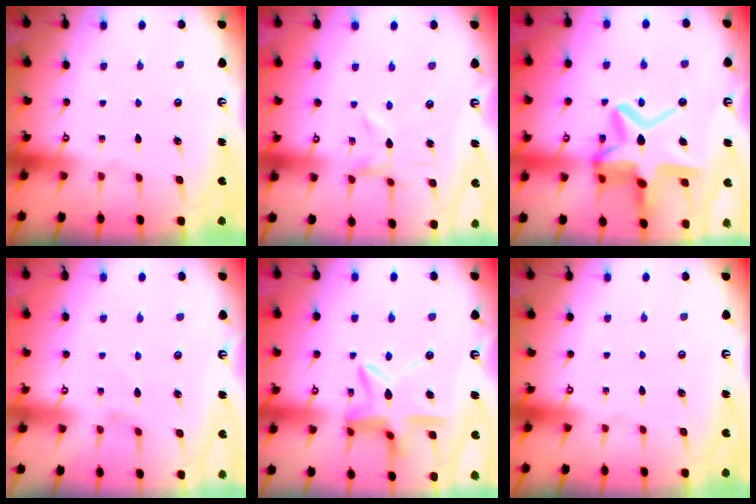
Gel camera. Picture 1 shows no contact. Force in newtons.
{"total": 0.0}
{"total": 20.2, "press": 20.1, "slide": 1.9}
{"total": 0.0}
{"total": 13.2, "press": 13.2, "slide": 1.1}
{"total": 0.0}